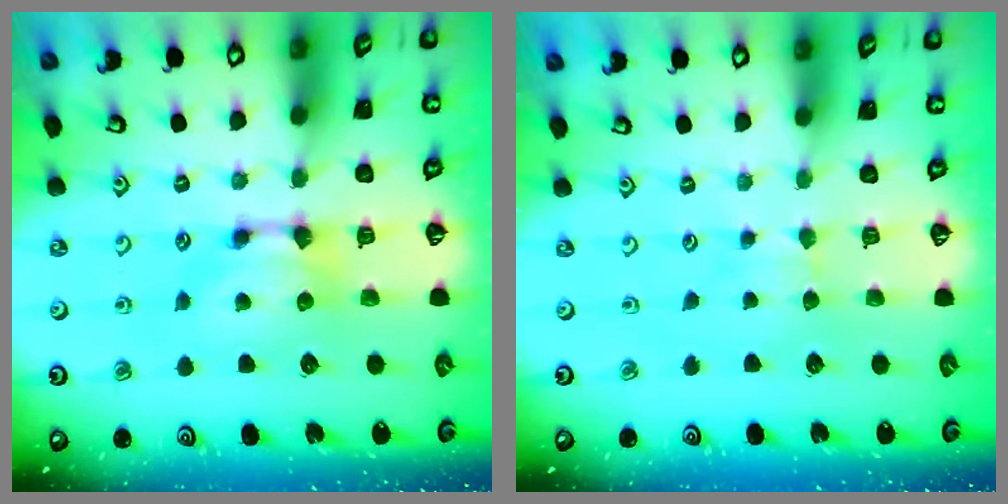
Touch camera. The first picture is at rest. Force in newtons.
{"total": 2.3, "press": 2.3, "slide": 0.4}